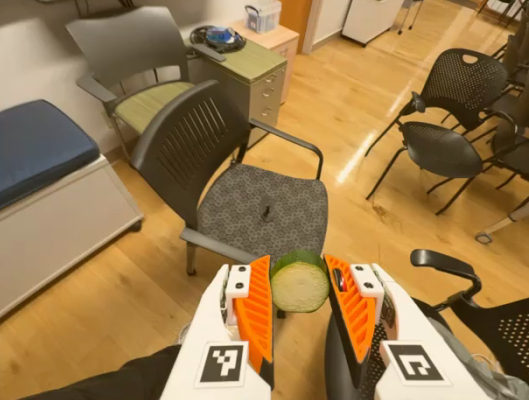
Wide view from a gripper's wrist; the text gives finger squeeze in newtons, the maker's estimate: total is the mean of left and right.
{"total": 12.9, "left": 14.9, "right": 10.9}